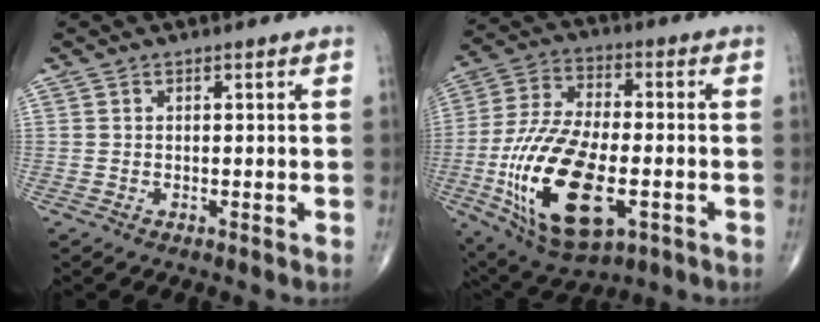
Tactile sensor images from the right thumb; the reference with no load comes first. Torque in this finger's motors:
{"motor_torque": [1.38, 1.78, 2.17, -0.02, 0.27]}